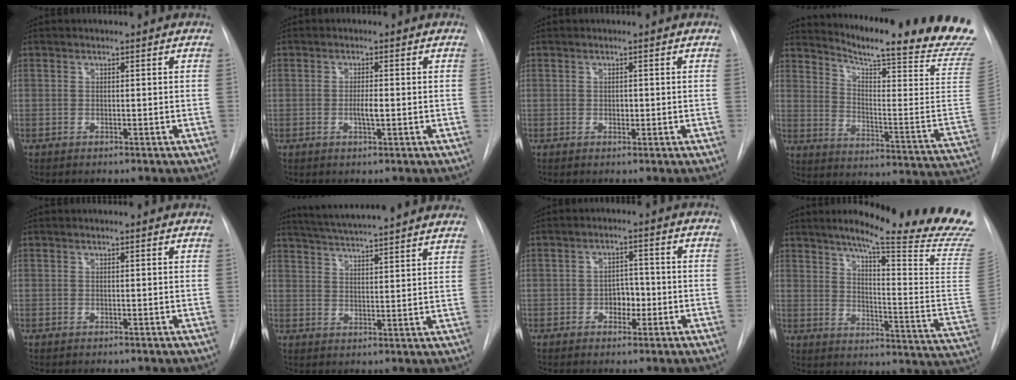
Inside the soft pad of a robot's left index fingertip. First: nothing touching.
{"total": 2.1, "force": [-0.9, 0.2, 1.9], "torque": [-0.036, -0.007, -0.015]}
{"total": 0.9, "force": [-0.6, 0.5, 0.4], "torque": [-0.004, -0.004, -0.010]}
{"total": 25.0, "force": [21.8, -0.7, 12.2], "torque": [-0.190, -0.125, 0.272]}
{"total": 0.9, "force": [0.8, 0.1, 0.3], "torque": [-0.011, -0.002, 0.002]}
{"total": 22.3, "force": [20.1, 0.7, 9.6], "torque": [-0.159, -0.014, 0.262]}
{"total": 3.5, "force": [-1.6, 2.3, 2.2], "torque": [-0.025, 0.001, -0.023]}
{"total": 27.2, "force": [22.8, -0.9, 14.7], "torque": [-0.170, -0.126, 0.280]}